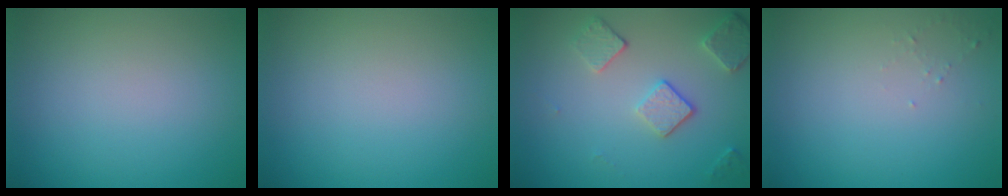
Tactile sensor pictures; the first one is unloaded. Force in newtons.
{"total": 0.0}
{"total": 3.1, "press": 2.7, "slide": 1.7}
{"total": 0.7, "press": 0.6, "slide": 0.2}